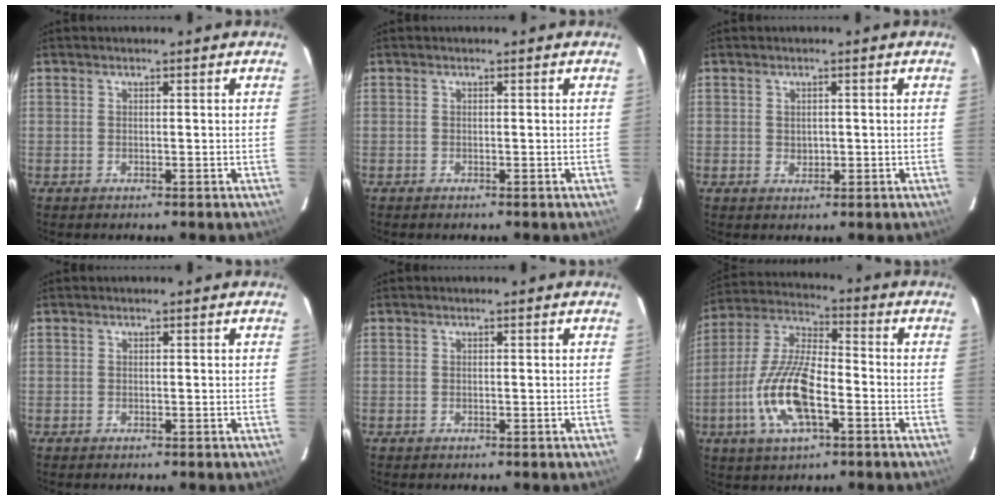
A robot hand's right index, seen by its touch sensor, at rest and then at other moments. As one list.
[{"total": 0.0}, {"total": 1.6, "force": [0.0, 1.4, 0.9], "torque": [-0.012, 0.003, 0.004]}, {"total": 0.0}, {"total": 0.0}, {"total": 15.2, "force": [-5.0, 5.6, 13.2], "torque": [-0.282, -0.004, -0.097]}]